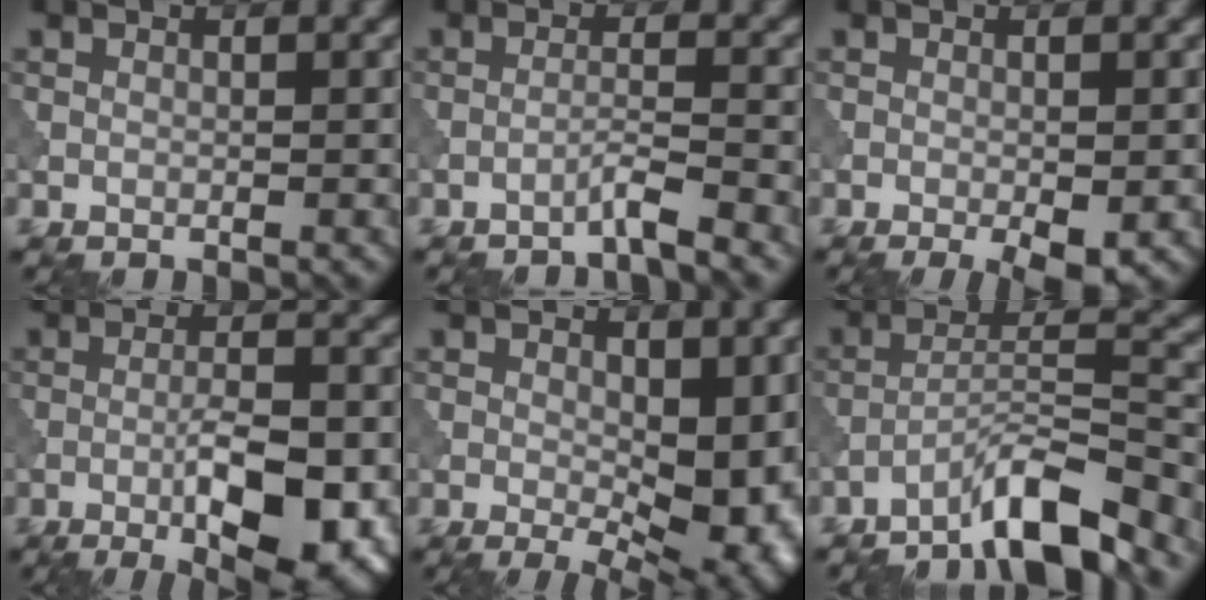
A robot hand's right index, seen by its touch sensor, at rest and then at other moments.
{"total": 2.1, "force": [-1.6, -0.1, 1.3], "torque": [-0.012, 0.013, -0.041]}
{"total": 2.7, "force": [-1.2, 0.7, 2.4], "torque": [-0.038, -0.004, -0.017]}
{"total": 8.7, "force": [-3.2, 2.5, 7.7], "torque": [-0.119, 0.000, -0.047]}
{"total": 7.8, "force": [-0.3, 3.8, 6.8], "torque": [-0.095, -0.012, 0.001]}
{"total": 7.1, "force": [-5.5, 0.8, 4.3], "torque": [-0.068, 0.011, -0.100]}